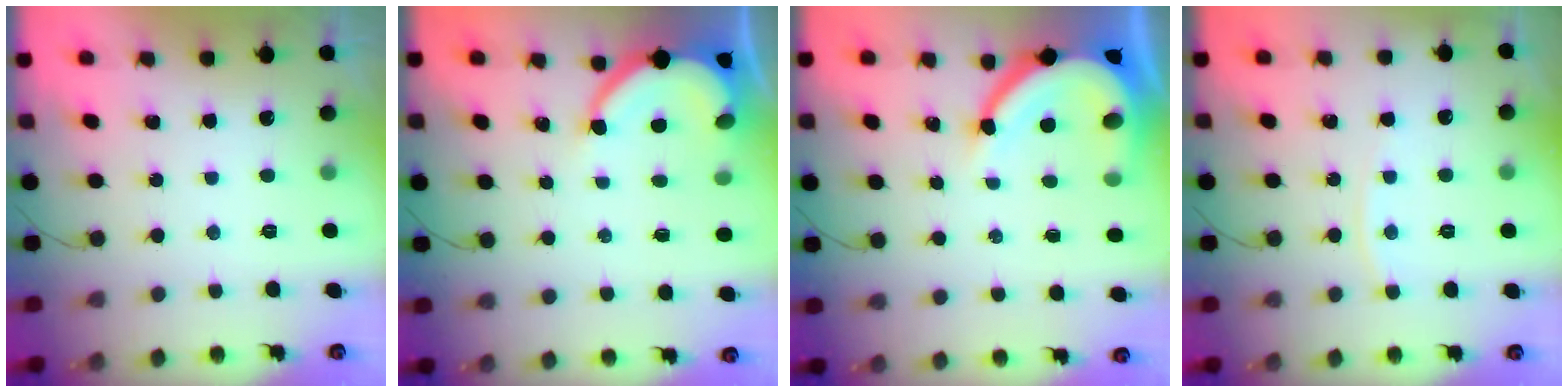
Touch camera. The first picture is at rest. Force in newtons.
{"total": 8.8, "press": 8.7, "slide": 0.8}
{"total": 11.3, "press": 11.2, "slide": 1.4}
{"total": 4.1, "press": 4.1, "slide": 0.5}